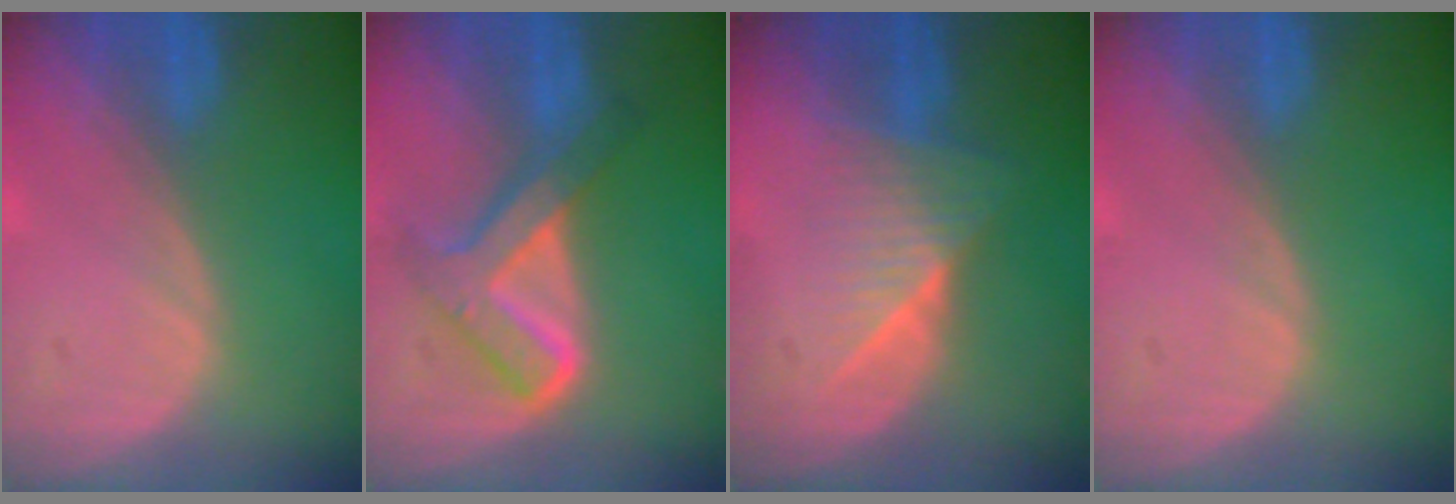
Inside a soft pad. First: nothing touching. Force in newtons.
{"total": 7.2, "press": 7.2, "slide": 0.3}
{"total": 6.3, "press": 5.6, "slide": 2.9}
{"total": 0.0}